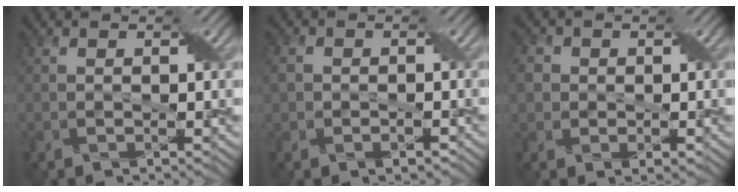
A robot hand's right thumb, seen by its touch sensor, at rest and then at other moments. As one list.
[{"total": 3.5, "force": [-0.6, 2.6, 2.2], "torque": [-0.041, -0.005, -0.012]}, {"total": 5.2, "force": [0.2, 4.6, 2.4], "torque": [-0.065, 0.010, -0.010]}]